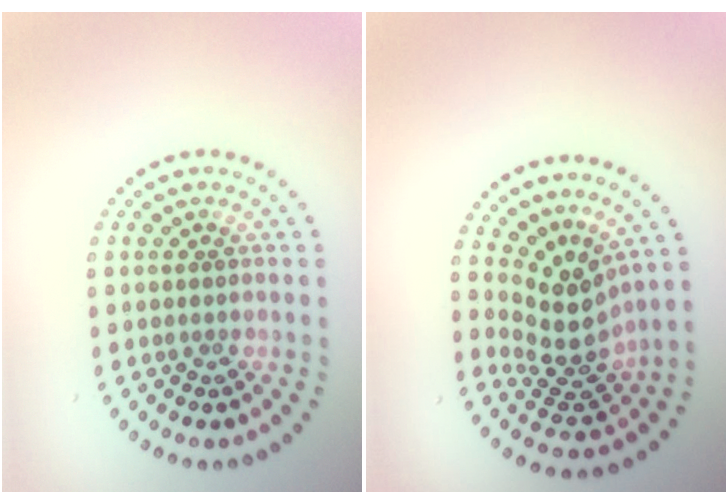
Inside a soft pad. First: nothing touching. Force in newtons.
{"total": 4.1, "press": 2.8, "slide": 3.1}